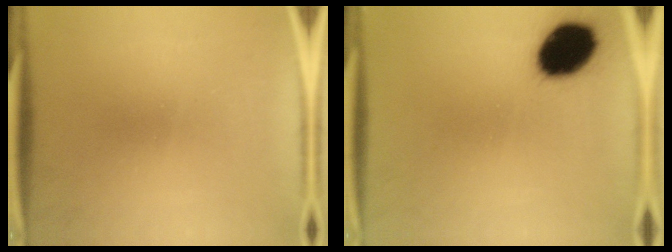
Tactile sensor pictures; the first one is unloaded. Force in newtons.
{"total": 14.3}